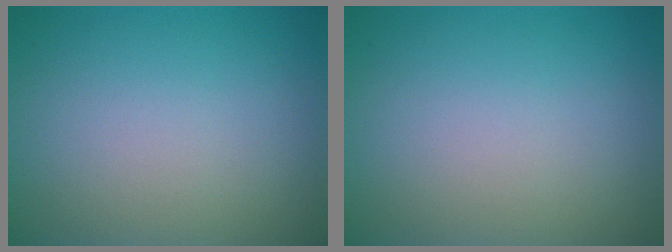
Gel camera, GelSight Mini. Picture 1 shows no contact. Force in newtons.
{"total": 0.0}